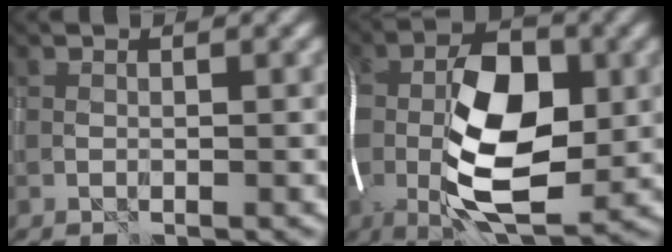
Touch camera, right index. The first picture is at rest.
{"total": 12.3, "force": [-1.0, 5.8, 10.8], "torque": [-0.180, 0.007, -0.024]}